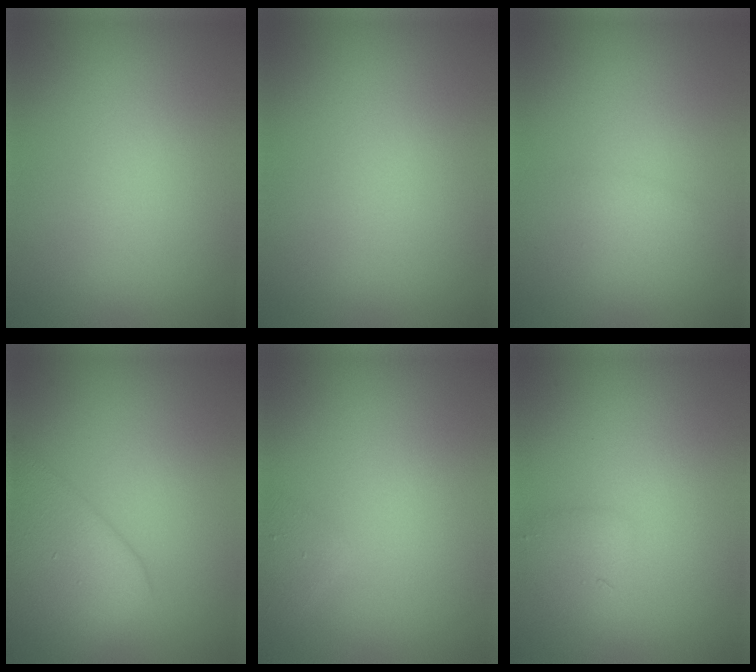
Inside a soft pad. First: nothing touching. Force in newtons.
{"total": 0.0}
{"total": 1.0, "press": 1.0, "slide": 0.1}
{"total": 6.9, "press": 6.9, "slide": 0.5}
{"total": 1.4, "press": 1.4, "slide": 0.1}
{"total": 1.5, "press": 1.5, "slide": 0.1}